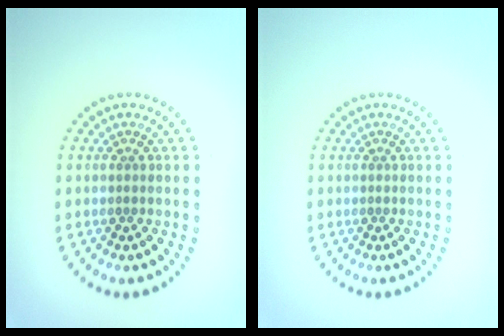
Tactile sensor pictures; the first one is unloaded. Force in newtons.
{"total": 0.0}